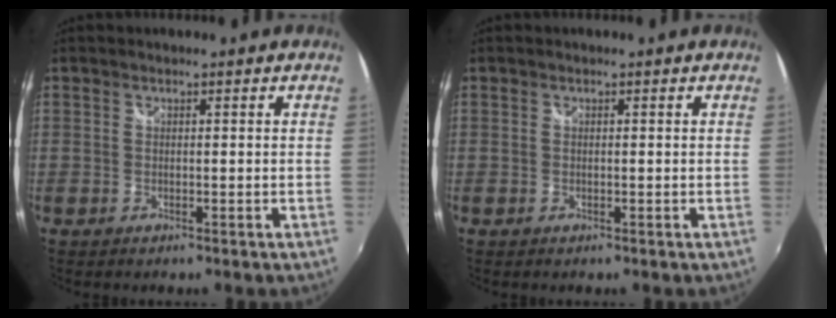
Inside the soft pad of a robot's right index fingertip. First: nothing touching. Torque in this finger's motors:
{"motor_torque": [0.08, 0.21, -0.03, 0.00]}